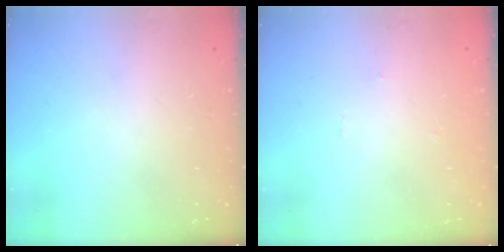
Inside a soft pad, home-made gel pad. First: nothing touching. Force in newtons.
{"total": 0.0}